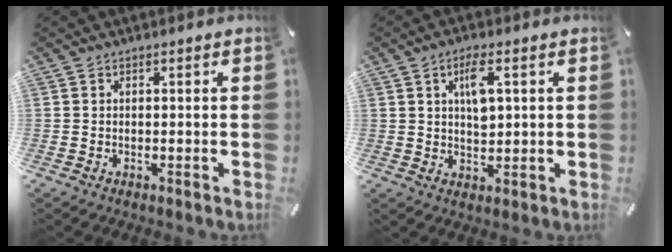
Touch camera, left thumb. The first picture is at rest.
{"total": 6.0, "force": [2.1, 2.5, 5.0], "torque": [-0.091, 0.001, 0.031]}